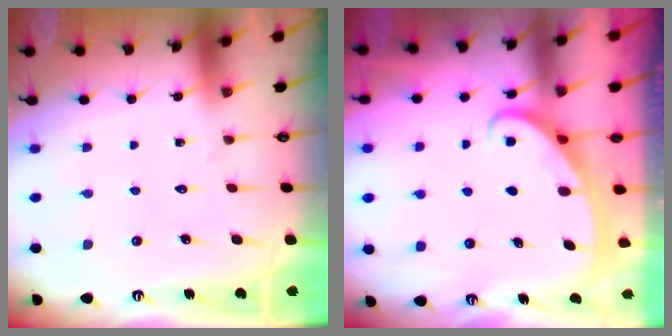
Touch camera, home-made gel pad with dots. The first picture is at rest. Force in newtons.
{"total": 2.5, "press": 2.5, "slide": 0.4}